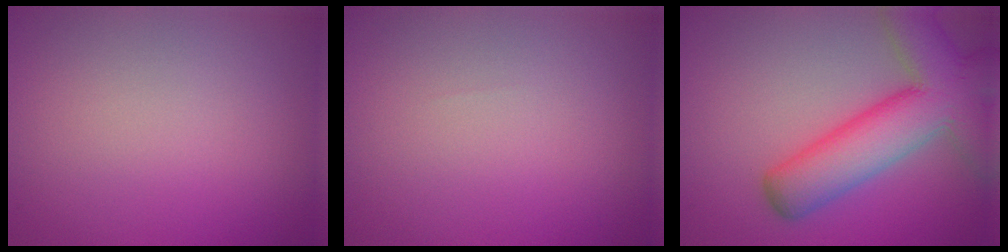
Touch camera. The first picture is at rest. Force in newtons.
{"total": 0.0}
{"total": 9.2, "press": 9.2, "slide": 0.4}